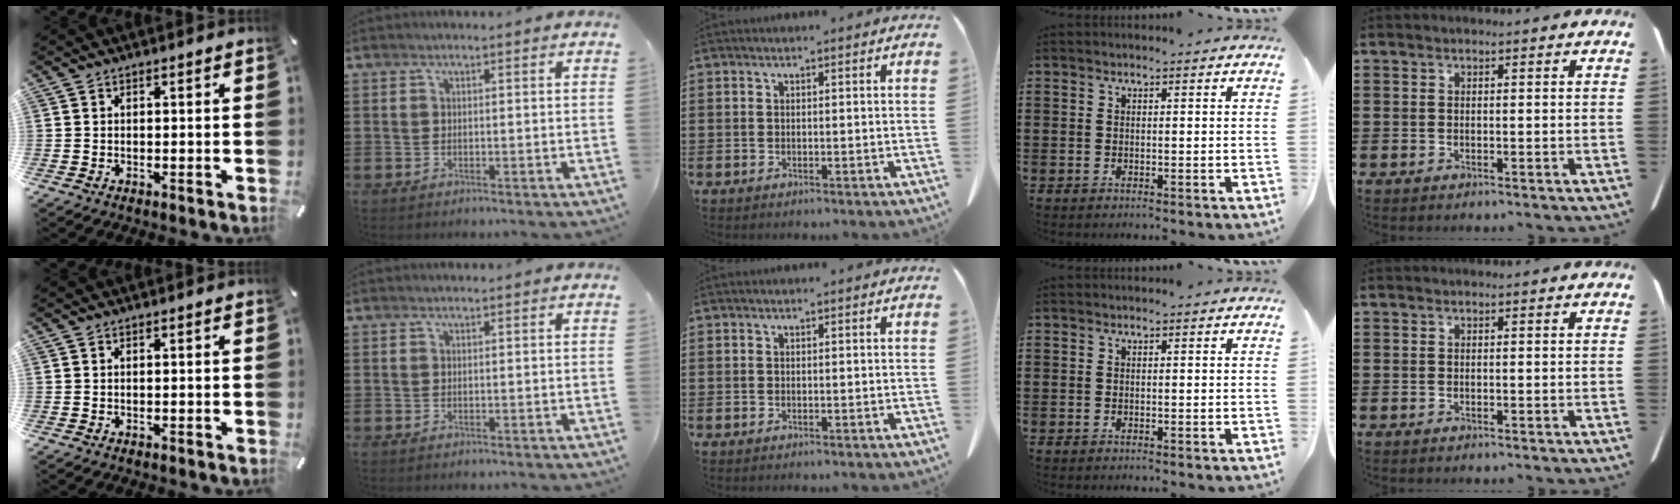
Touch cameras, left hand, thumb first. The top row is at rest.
{}